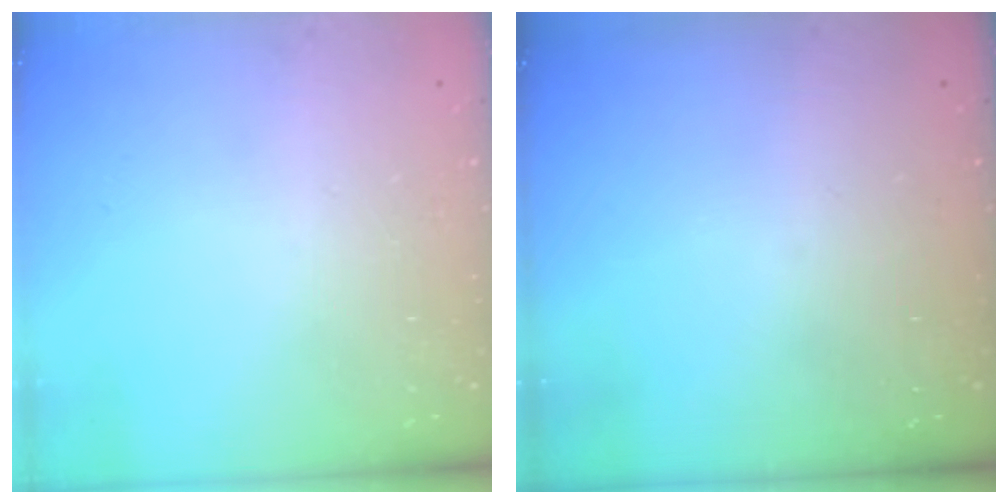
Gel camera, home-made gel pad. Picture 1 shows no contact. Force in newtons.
{"total": 0.0}